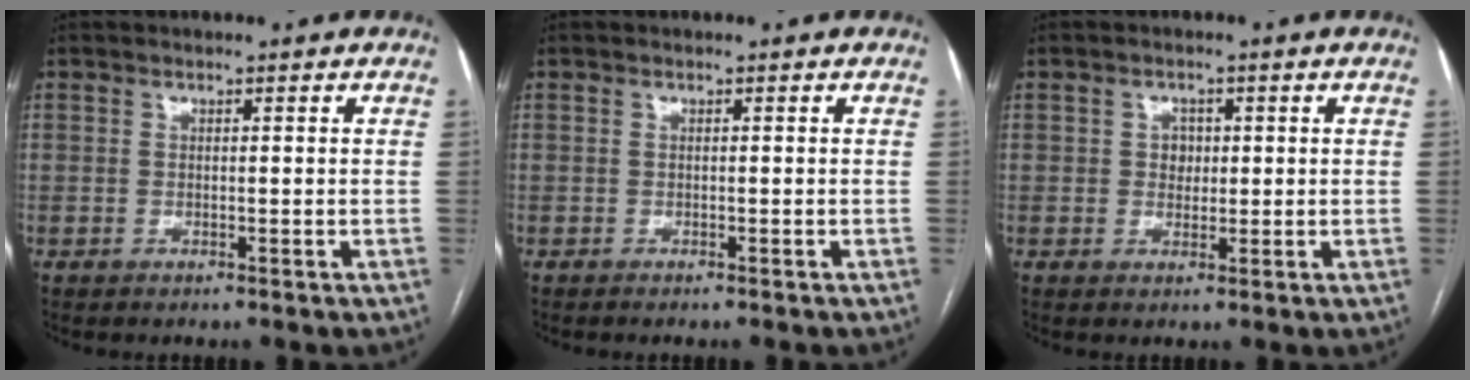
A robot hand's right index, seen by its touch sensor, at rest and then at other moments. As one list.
[{"total": 1.1, "force": [-0.9, 0.0, 0.6], "torque": [-0.003, 0.001, -0.011]}, {"total": 2.4, "force": [0.3, 2.0, 1.3], "torque": [-0.017, 0.004, 0.005]}]